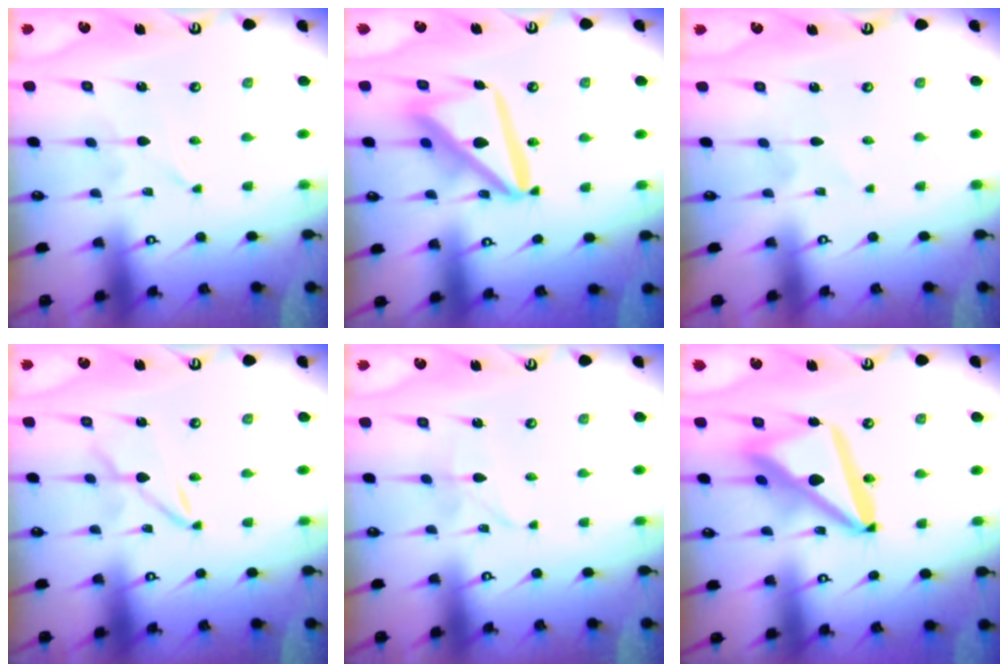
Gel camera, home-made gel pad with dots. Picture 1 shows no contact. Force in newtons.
{"total": 17.3, "press": 17.2, "slide": 2.1}
{"total": 2.3, "press": 2.2, "slide": 0.3}
{"total": 2.5, "press": 2.5, "slide": 0.3}
{"total": 2.4, "press": 2.4, "slide": 0.2}
{"total": 17.3, "press": 17.2, "slide": 2.0}